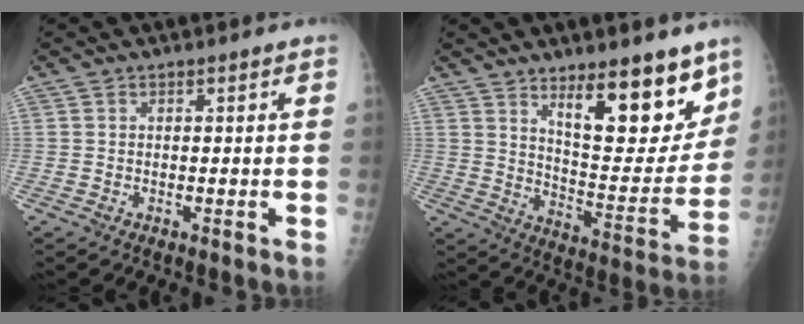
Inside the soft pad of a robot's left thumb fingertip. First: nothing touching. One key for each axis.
{"total": 17.1, "fx": 11.0, "fy": 5.8, "fz": 11.7, "tx": -0.117, "ty": -0.088, "tz": 0.175}